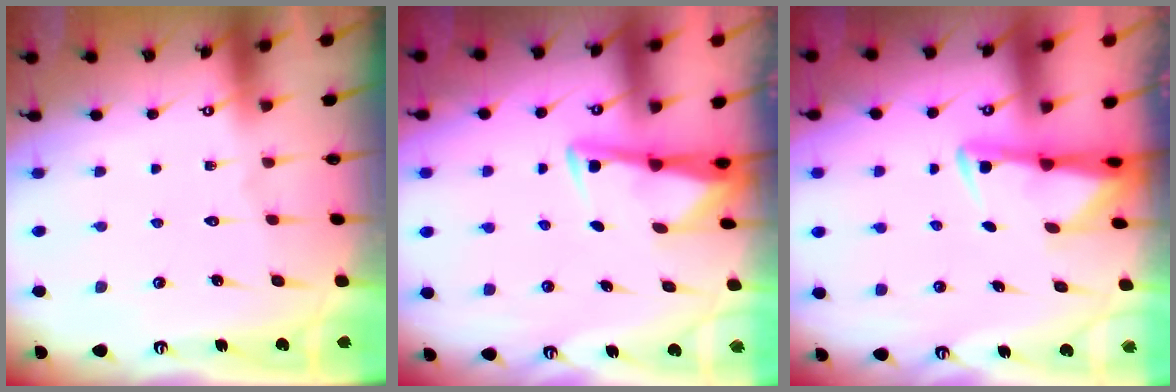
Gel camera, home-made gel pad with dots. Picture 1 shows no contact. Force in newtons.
{"total": 3.0, "press": 2.9, "slide": 0.4}
{"total": 2.8, "press": 2.8, "slide": 0.5}